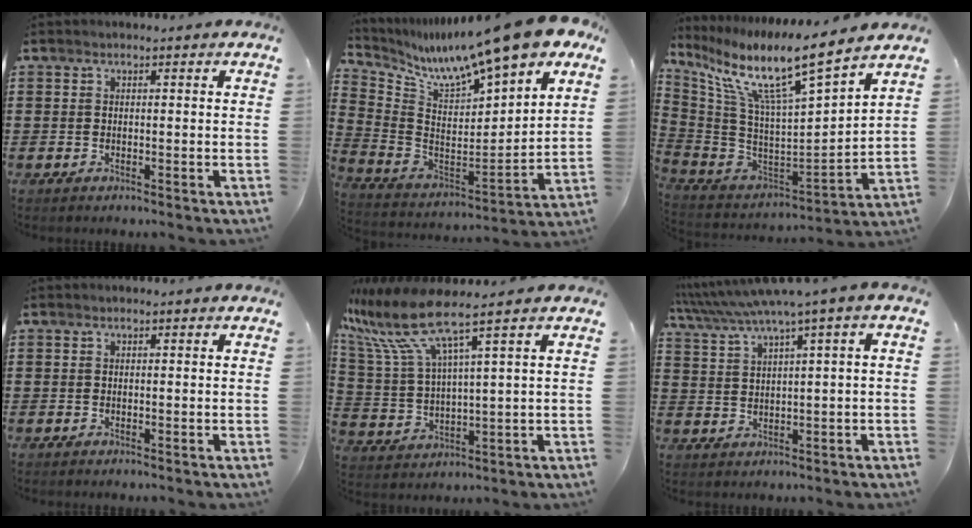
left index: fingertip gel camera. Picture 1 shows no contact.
{"total": 12.9, "force": [11.1, 0.8, 6.5], "torque": [-0.140, -0.081, 0.178]}
{"total": 11.8, "force": [8.7, 0.8, 8.0], "torque": [-0.175, -0.068, 0.139]}
{"total": 0.0}
{"total": 9.2, "force": [6.4, 1.0, 6.6], "torque": [-0.170, -0.040, 0.102]}
{"total": 4.5, "force": [2.6, -0.4, 3.6], "torque": [-0.086, -0.022, 0.039]}